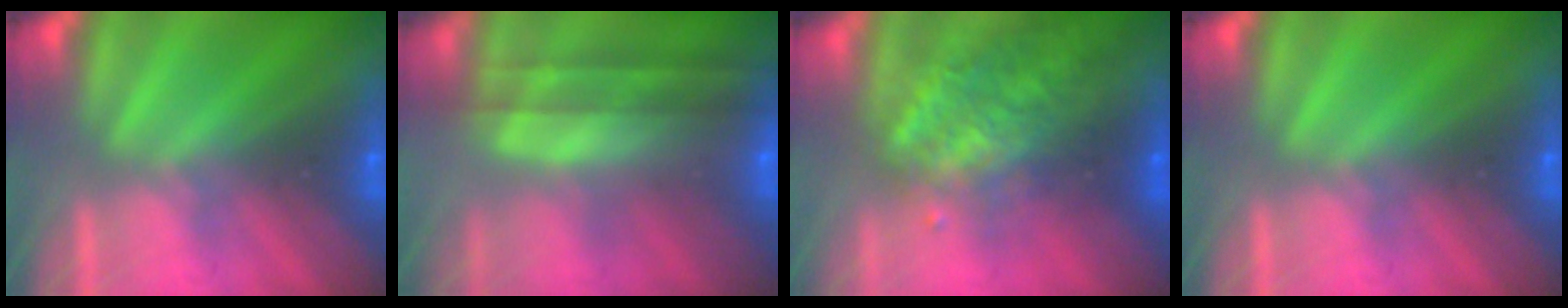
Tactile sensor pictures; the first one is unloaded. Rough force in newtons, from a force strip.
{"total": 7.6}
{"total": 5.5}
{"total": 0.0}